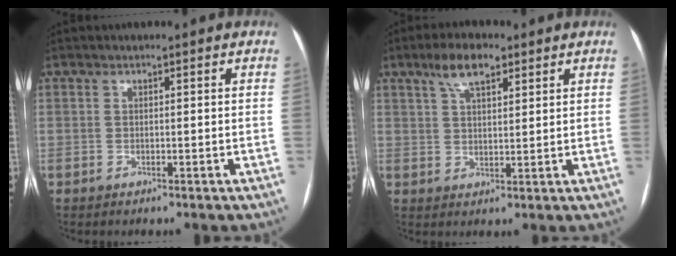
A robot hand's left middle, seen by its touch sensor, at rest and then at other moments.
{"total": 6.0, "force": [3.8, 2.2, 4.2], "torque": [-0.081, 0.015, 0.067]}